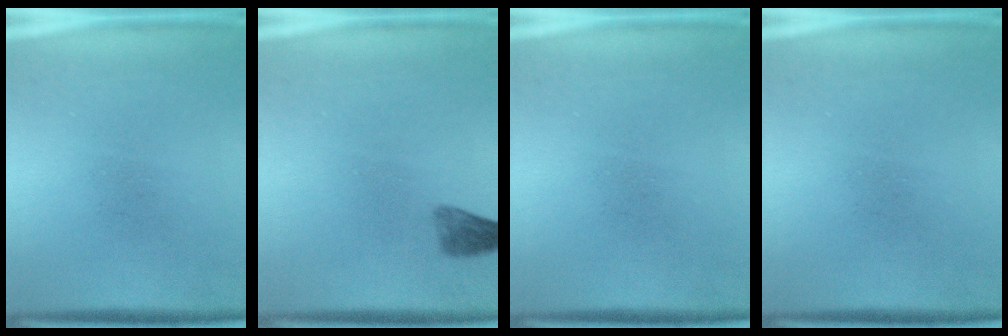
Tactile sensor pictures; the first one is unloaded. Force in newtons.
{"total": 2.1}
{"total": 0.0}
{"total": 0.0}